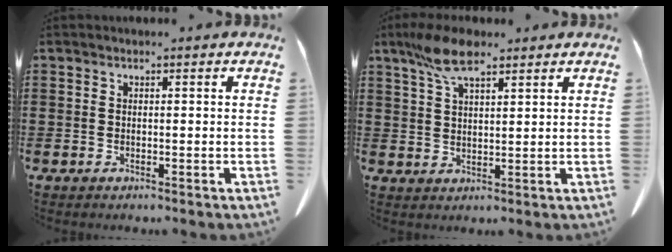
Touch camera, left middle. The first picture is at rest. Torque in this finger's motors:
{"motor_torque": [1.78, 0.36, 0.55, 0.18]}